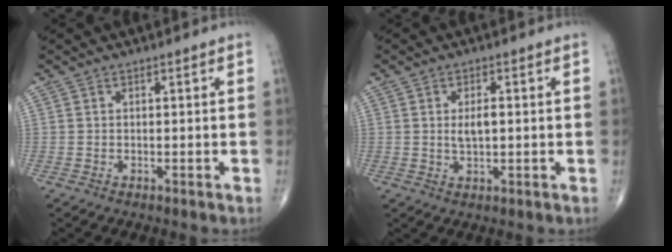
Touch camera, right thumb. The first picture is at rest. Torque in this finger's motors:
{"motor_torque": [-0.23, 0.13, 0.15, 0.14, 0.04]}